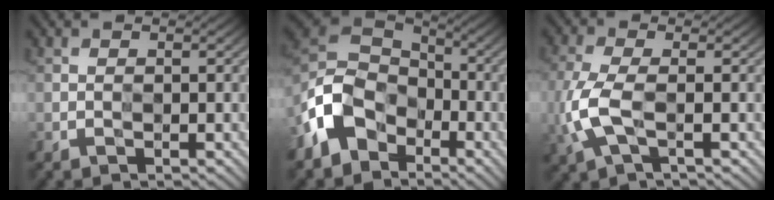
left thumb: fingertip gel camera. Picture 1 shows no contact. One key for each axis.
{"total": 9.5, "fx": -4.8, "fy": 7.2, "fz": 3.7, "tx": -0.085, "ty": 0.001, "tz": -0.115}
{"total": 6.0, "fx": -1.8, "fy": 2.6, "fz": 5.1, "tx": -0.141, "ty": 0.000, "tz": -0.034}